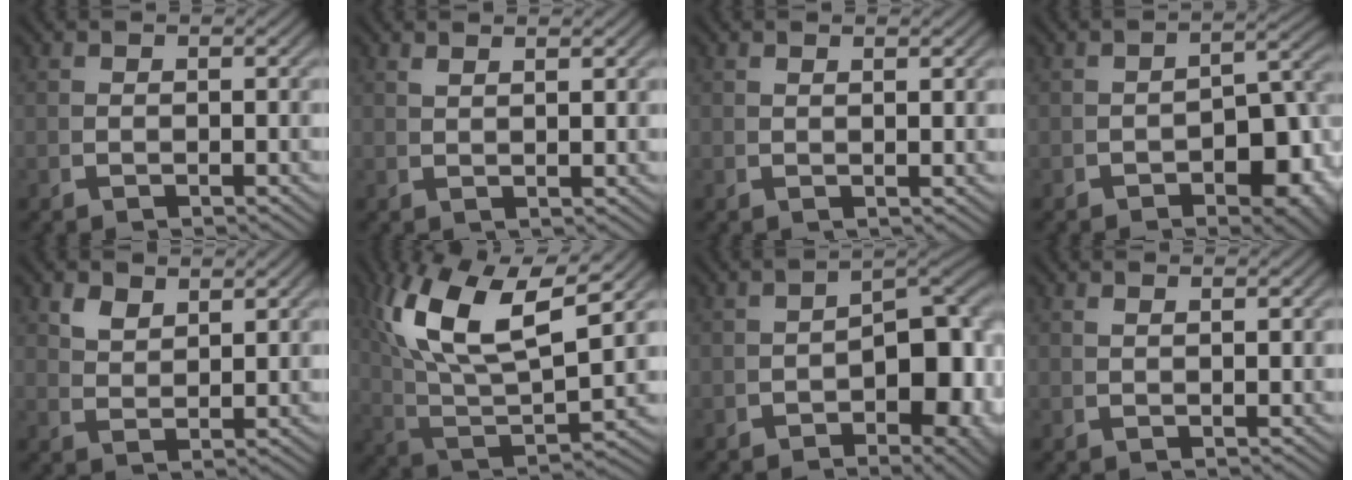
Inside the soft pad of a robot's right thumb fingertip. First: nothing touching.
{"total": 1.6, "force": [1.5, -0.4, 0.6], "torque": [-0.010, 0.005, 0.032]}
{"total": 0.9, "force": [0.7, -0.2, 0.5], "torque": [-0.007, 0.002, 0.016]}
{"total": 5.7, "force": [-1.9, 2.8, 4.5], "torque": [-0.048, -0.011, -0.018]}
{"total": 2.7, "force": [2.5, 0.3, 1.0], "torque": [-0.017, 0.001, 0.058]}
{"total": 13.4, "force": [2.5, 7.9, 10.5], "torque": [-0.226, -0.038, 0.064]}
{"total": 7.8, "force": [-1.3, 4.0, 6.6], "torque": [-0.080, -0.018, -0.010]}
{"total": 1.2, "force": [1.1, -0.3, 0.5], "torque": [-0.008, 0.003, 0.024]}